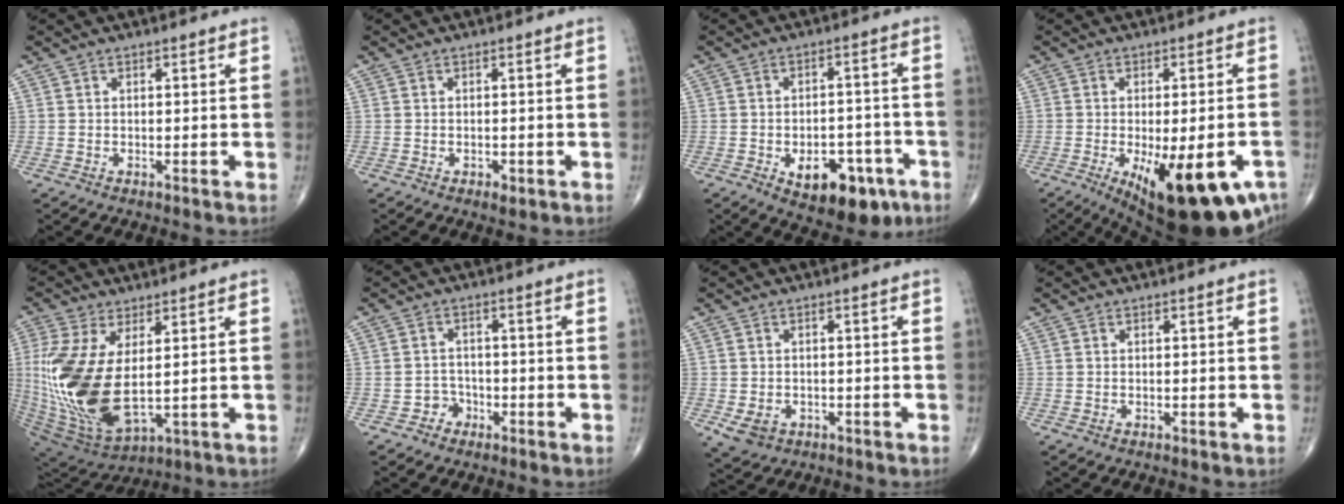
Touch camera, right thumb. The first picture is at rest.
{"total": 1.3, "force": [-0.6, 0.7, 1.0], "torque": [-0.014, 0.000, -0.005]}
{"total": 12.9, "force": [-5.8, 7.3, 8.9], "torque": [-0.095, 0.033, -0.069]}
{"total": 20.2, "force": [-8.9, 7.3, 16.7], "torque": [-0.186, -0.005, -0.108]}
{"total": 19.5, "force": [1.2, 9.5, 17.0], "torque": [-0.382, -0.026, 0.043]}
{"total": 3.0, "force": [-1.7, 2.5, 0.3], "torque": [0.013, 0.018, -0.035]}
{"total": 4.4, "force": [-1.5, 3.5, 2.1], "torque": [-0.035, 0.002, -0.014]}
{"total": 0.0}